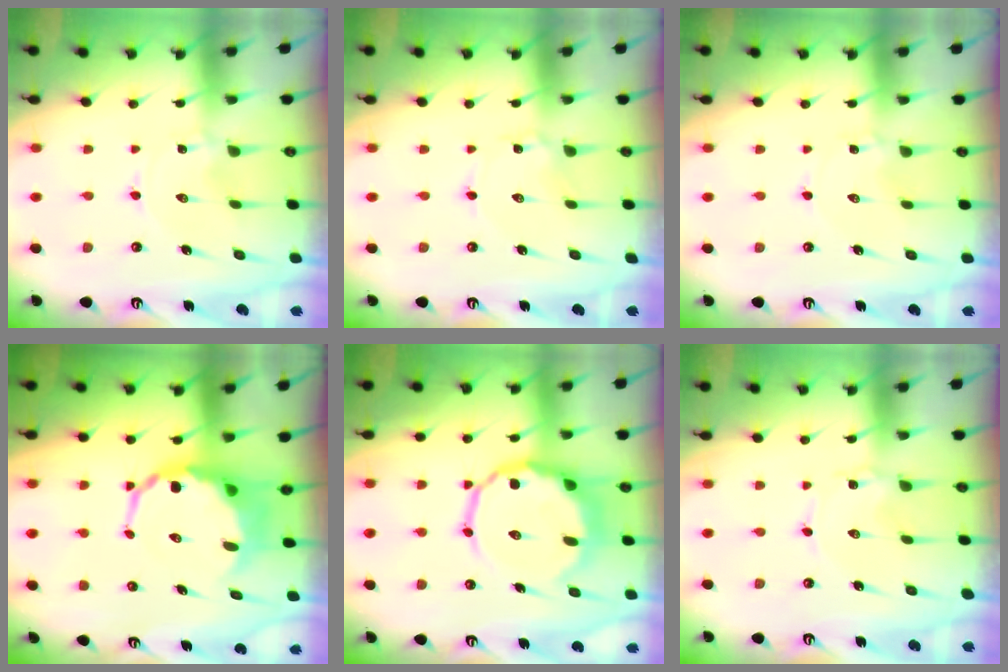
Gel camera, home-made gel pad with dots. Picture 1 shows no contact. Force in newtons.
{"total": 2.0, "press": 2.0, "slide": 0.2}
{"total": 1.6, "press": 1.6, "slide": 0.2}
{"total": 8.3, "press": 8.1, "slide": 1.8}
{"total": 12.4, "press": 12.2, "slide": 2.0}
{"total": 0.9, "press": 0.9, "slide": 0.1}